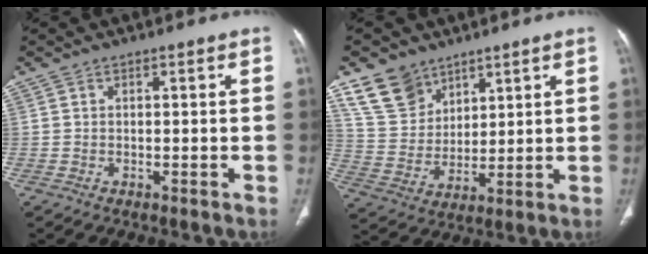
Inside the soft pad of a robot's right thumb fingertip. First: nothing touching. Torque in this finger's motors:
{"motor_torque": [0.23, 0.38, 0.13, 0.04, 0.03]}